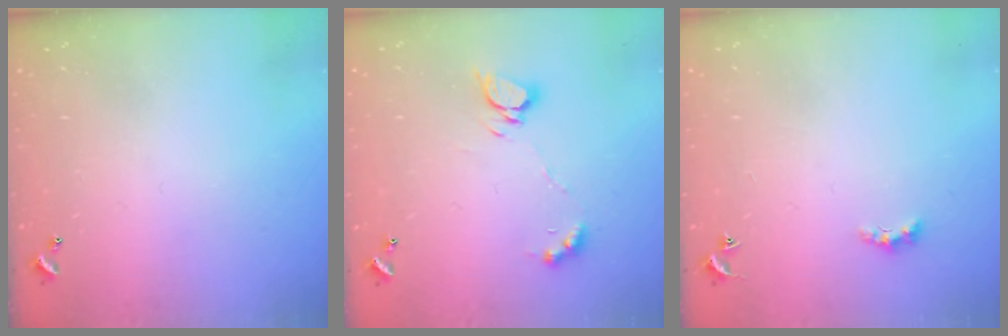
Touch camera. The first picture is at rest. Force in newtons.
{"total": 6.1, "press": 6.1, "slide": 0.7}
{"total": 1.5, "press": 1.4, "slide": 0.5}